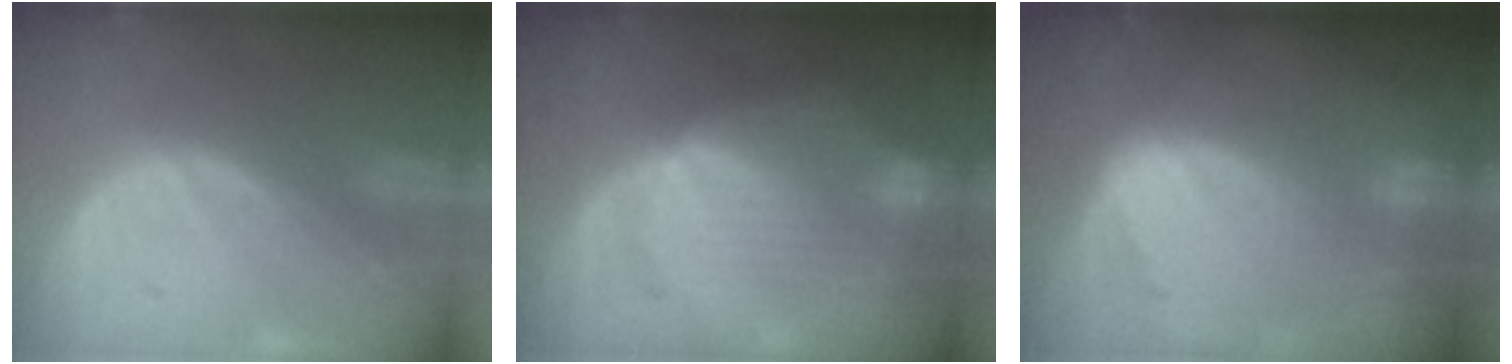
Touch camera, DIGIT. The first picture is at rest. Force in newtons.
{"total": 8.9, "press": 8.0, "slide": 3.8}
{"total": 9.1, "press": 8.0, "slide": 4.4}